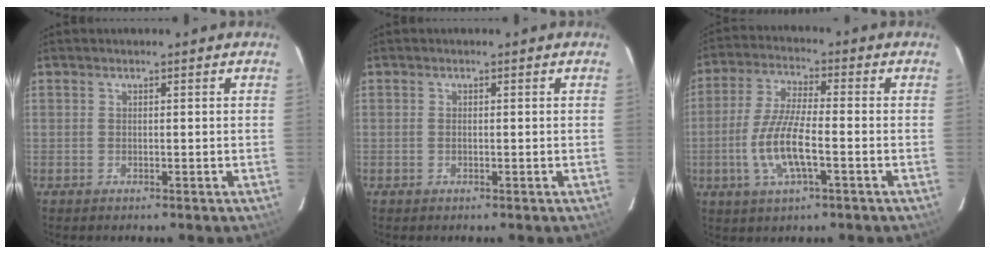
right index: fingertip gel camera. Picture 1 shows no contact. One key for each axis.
{"total": 0.5, "fx": -0.1, "fy": 0.2, "fz": 0.5, "tx": -0.011, "ty": 0.001, "tz": -0.003}
{"total": 10.5, "fx": -3.1, "fy": 2.6, "fz": 9.7, "tx": -0.202, "ty": -0.006, "tz": -0.060}